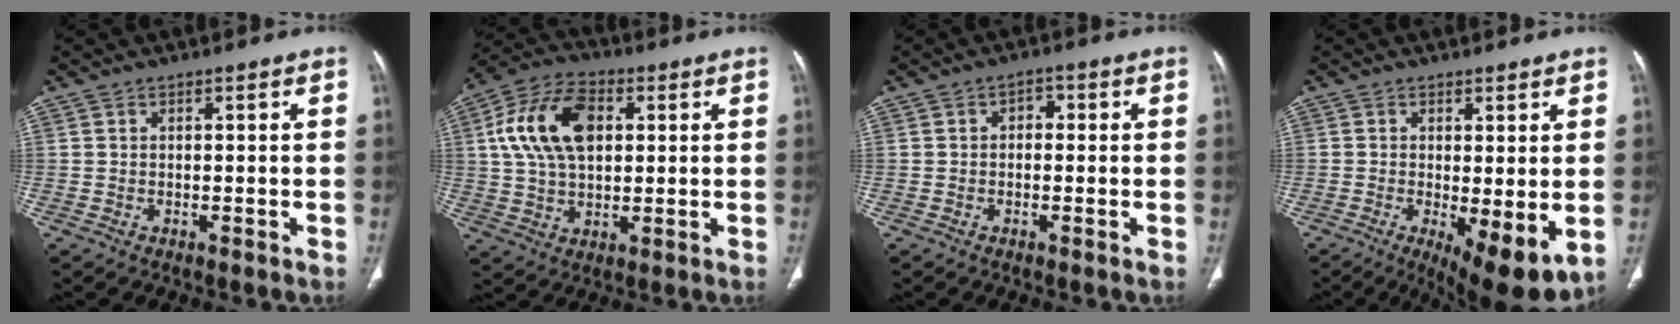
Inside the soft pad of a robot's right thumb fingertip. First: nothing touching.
{"total": 15.2, "force": [3.4, 9.4, 11.4], "torque": [-0.208, 0.013, 0.058]}
{"total": 2.3, "force": [0.1, 1.6, 1.5], "torque": [-0.008, 0.007, -0.006]}
{"total": 10.0, "force": [-1.9, 3.2, 9.3], "torque": [-0.141, -0.026, -0.021]}